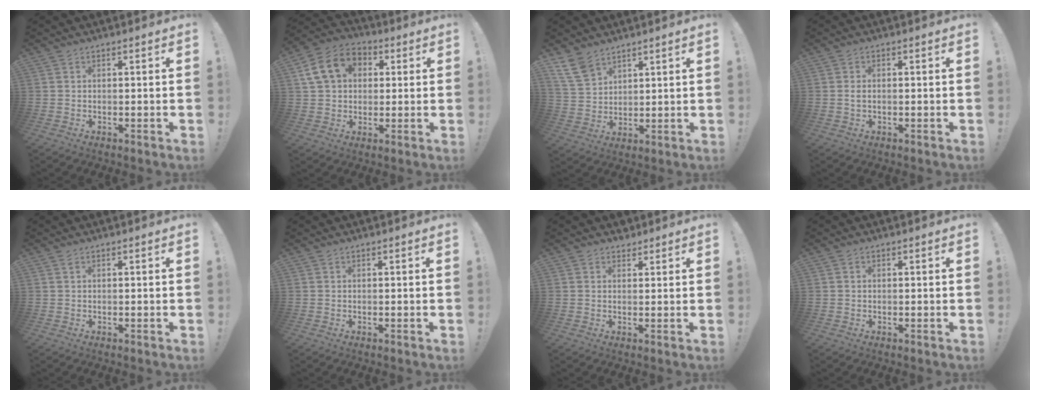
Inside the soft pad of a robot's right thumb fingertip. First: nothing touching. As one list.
[{"total": 14.3, "force": [4.4, 11.2, 7.6], "torque": [-0.113, 0.005, 0.093]}, {"total": 9.7, "force": [6.9, 5.8, 3.7], "torque": [-0.064, -0.037, 0.138]}, {"total": 1.1, "force": [0.0, 0.6, 1.0], "torque": [-0.020, 0.004, -0.001]}, {"total": 0.6, "force": [0.3, 0.2, 0.5], "torque": [-0.003, -0.002, 0.004]}, {"total": 0.0}, {"total": 2.3, "force": [1.8, 1.4, 0.1], "torque": [0.017, -0.012, 0.031]}, {"total": 0.0}]